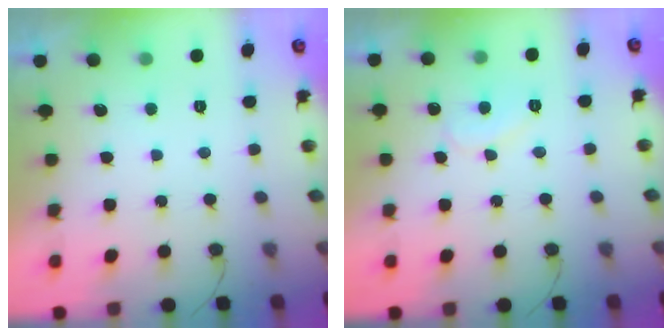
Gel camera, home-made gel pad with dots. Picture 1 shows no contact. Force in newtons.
{"total": 7.1, "press": 7.1, "slide": 0.3}